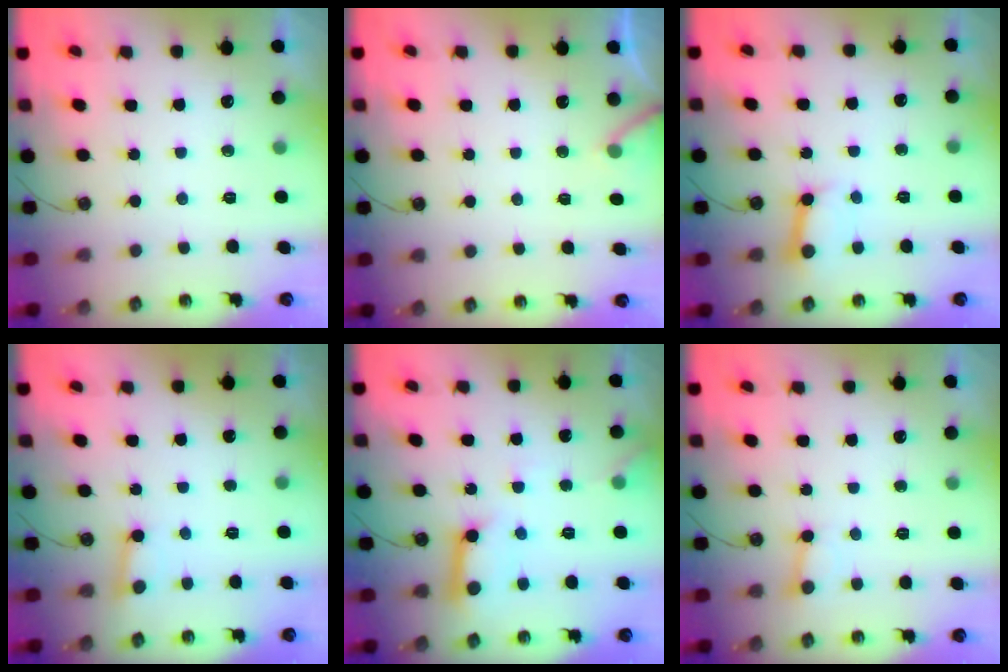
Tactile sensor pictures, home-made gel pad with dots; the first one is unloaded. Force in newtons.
{"total": 5.9, "press": 5.9, "slide": 0.3}
{"total": 8.4, "press": 8.4, "slide": 1.0}
{"total": 2.6, "press": 2.5, "slide": 0.7}
{"total": 10.8, "press": 10.7, "slide": 0.9}
{"total": 5.5, "press": 5.4, "slide": 0.5}